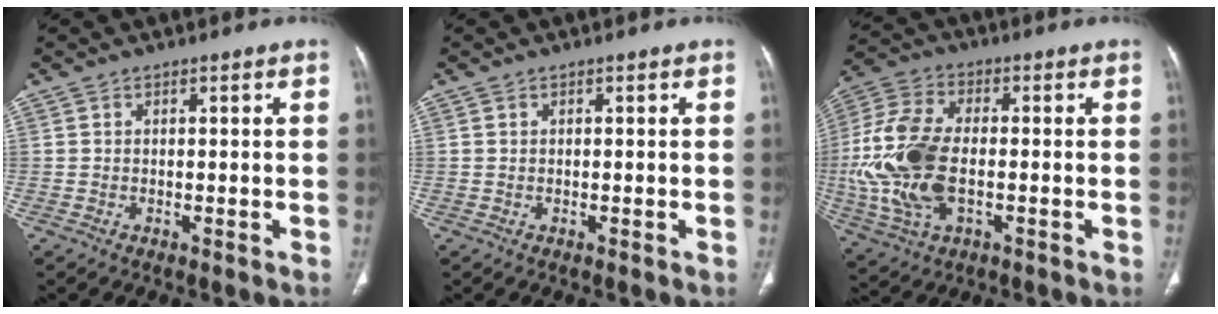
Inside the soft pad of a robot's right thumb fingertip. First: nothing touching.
{"total": 0.0}
{"total": 17.1, "force": [-2.0, 9.5, 14.0], "torque": [-0.316, 0.005, -0.034]}